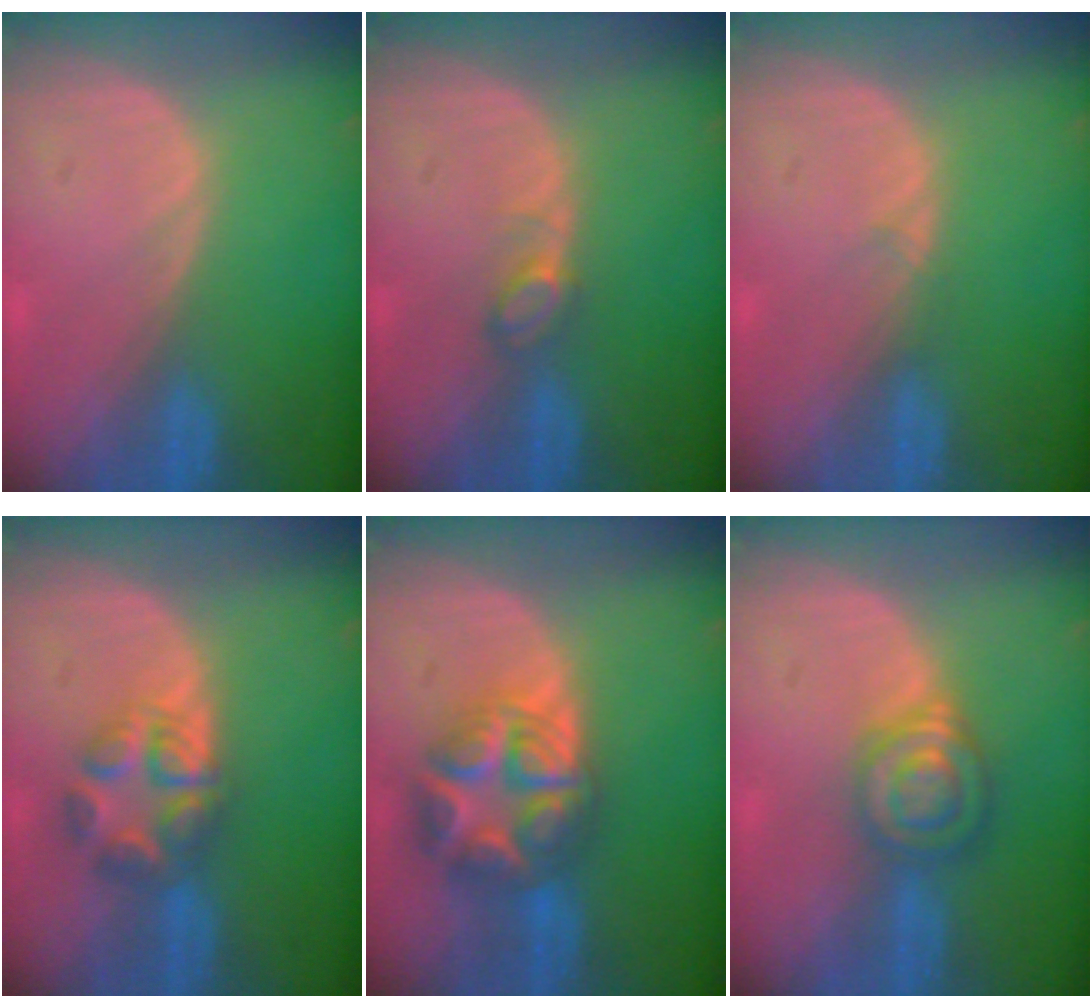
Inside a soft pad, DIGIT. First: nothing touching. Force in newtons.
{"total": 2.2, "press": 2.2, "slide": 0.3}
{"total": 0.6, "press": 0.6, "slide": 0.1}
{"total": 5.6, "press": 5.6, "slide": 0.4}
{"total": 8.6, "press": 8.6, "slide": 0.5}
{"total": 6.5, "press": 5.8, "slide": 3.0}